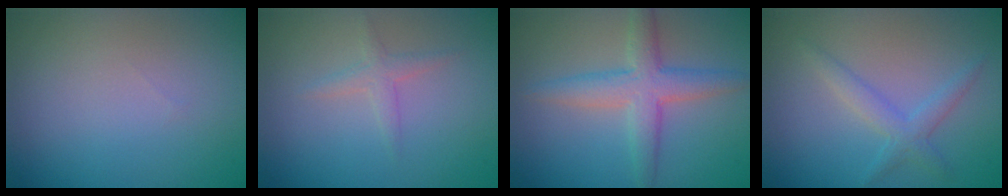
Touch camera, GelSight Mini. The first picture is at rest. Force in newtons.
{"total": 1.3, "press": 1.3, "slide": 0.1}
{"total": 4.1, "press": 4.1, "slide": 0.1}
{"total": 2.2, "press": 2.2, "slide": 0.2}